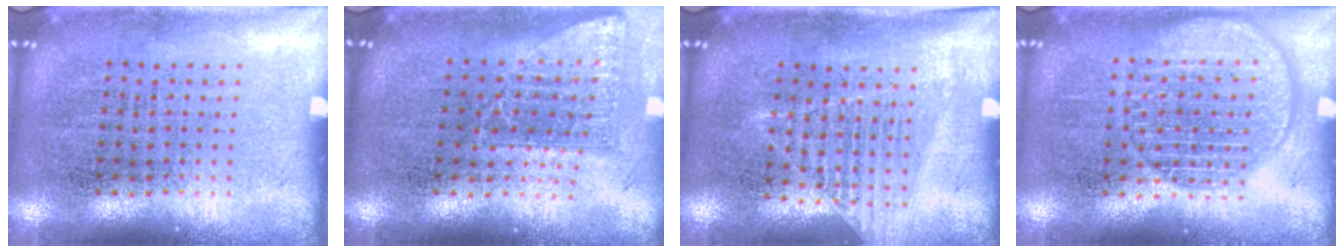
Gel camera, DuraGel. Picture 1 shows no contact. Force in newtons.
{"total": 1.7, "press": 1.3, "slide": 1.1}
{"total": 1.2, "press": 1.1, "slide": 0.5}
{"total": 2.3, "press": 2.3, "slide": 0.3}